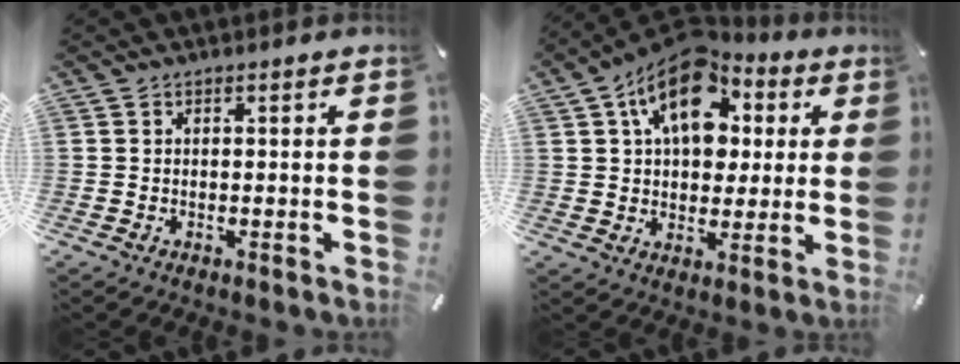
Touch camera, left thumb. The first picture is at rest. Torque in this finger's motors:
{"motor_torque": [0.80, 0.93, 2.01, -0.75, 0.59]}